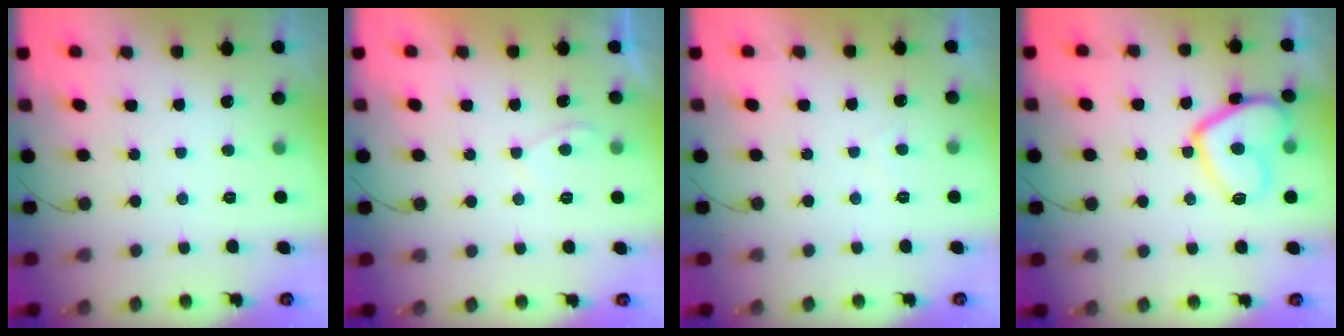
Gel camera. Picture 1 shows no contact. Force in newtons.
{"total": 1.3, "press": 1.2, "slide": 0.6}
{"total": 0.9, "press": 0.8, "slide": 0.4}
{"total": 10.9, "press": 10.9, "slide": 0.8}